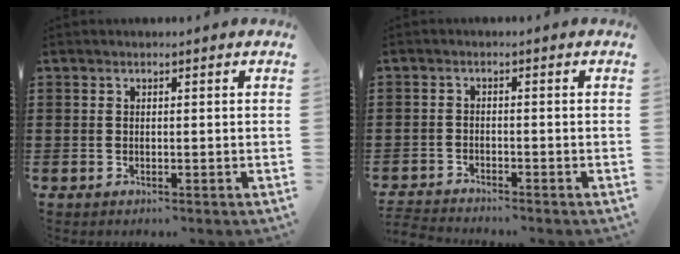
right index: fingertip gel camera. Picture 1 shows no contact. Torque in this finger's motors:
{"motor_torque": [-2.07, 0.07, -1.05, -0.14]}